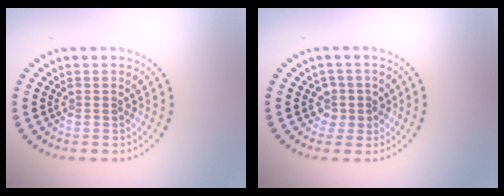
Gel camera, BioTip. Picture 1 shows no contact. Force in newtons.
{"total": 1.7, "press": 1.4, "slide": 1.0}